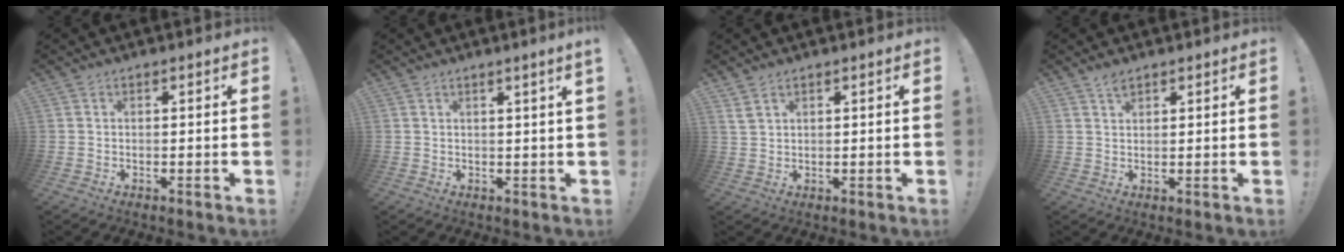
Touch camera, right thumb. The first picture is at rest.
{"total": 2.2, "force": [1.1, -0.7, 1.7], "torque": [-0.027, -0.004, 0.017]}
{"total": 3.0, "force": [2.1, 1.3, 1.7], "torque": [-0.028, -0.011, 0.040]}
{"total": 2.2, "force": [1.9, 0.8, 0.9], "torque": [-0.008, -0.012, 0.032]}